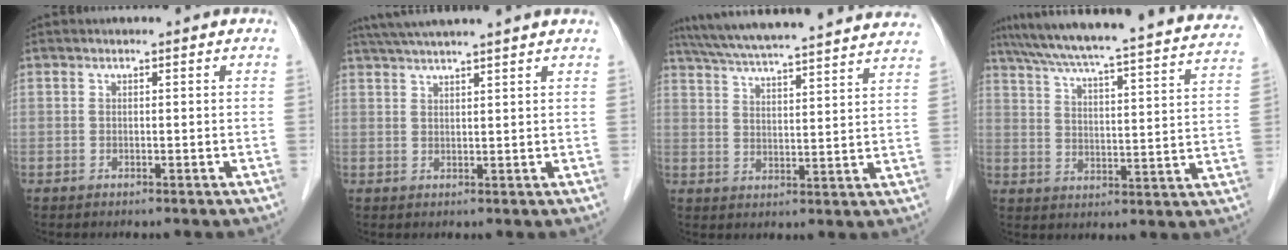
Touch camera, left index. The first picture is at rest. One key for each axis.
{"total": 10.4, "fx": 9.0, "fy": -0.9, "fz": 5.2, "tx": -0.087, "ty": 0.038, "tz": 0.123}
{"total": 28.4, "fx": 26.0, "fy": 1.3, "fz": 11.4, "tx": -0.192, "ty": -0.006, "tz": 0.338}
{"total": 29.5, "fx": 25.7, "fy": 2.7, "fz": 14.2, "tx": -0.225, "ty": -0.027, "tz": 0.320}